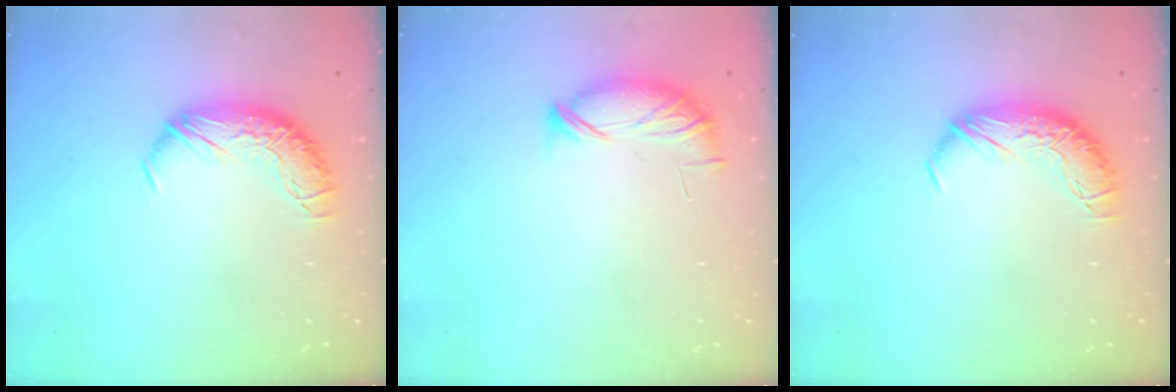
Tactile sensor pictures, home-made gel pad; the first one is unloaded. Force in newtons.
{"total": 6.1, "press": 6.1, "slide": 0.8}
{"total": 0.0}